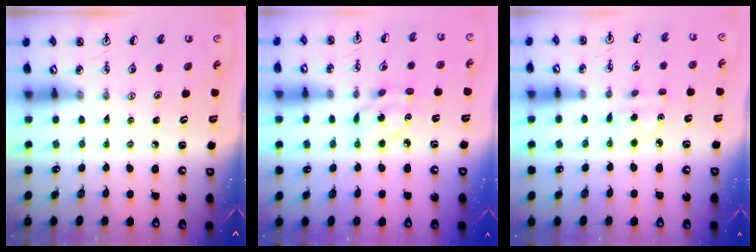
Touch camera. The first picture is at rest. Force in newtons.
{"total": 7.5, "press": 7.5, "slide": 0.3}
{"total": 3.2, "press": 3.1, "slide": 0.5}